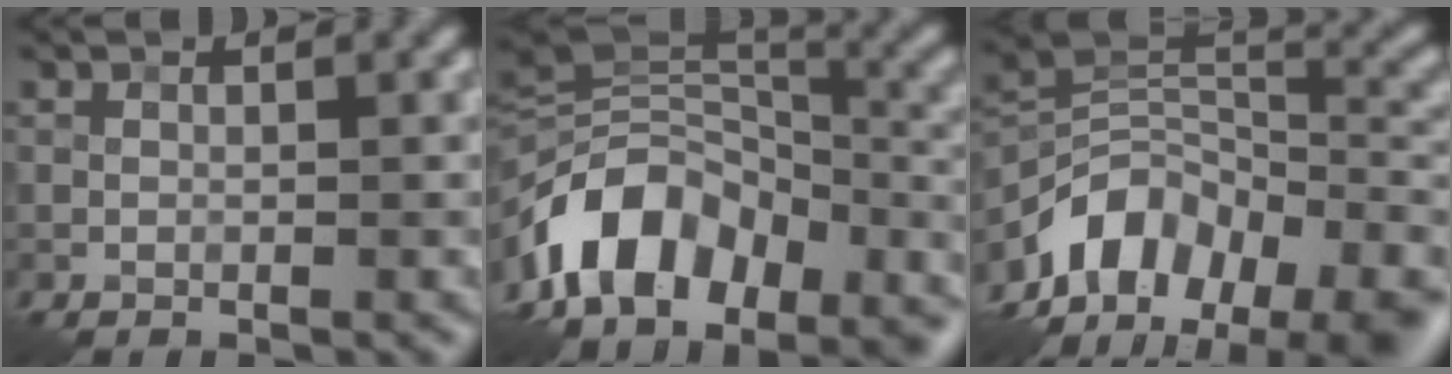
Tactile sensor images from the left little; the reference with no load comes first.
{"total": 12.7, "force": [-7.4, 7.5, 7.0], "torque": [-0.138, 0.017, -0.112]}
{"total": 11.9, "force": [-7.4, 7.0, 6.1], "torque": [-0.111, 0.014, -0.127]}